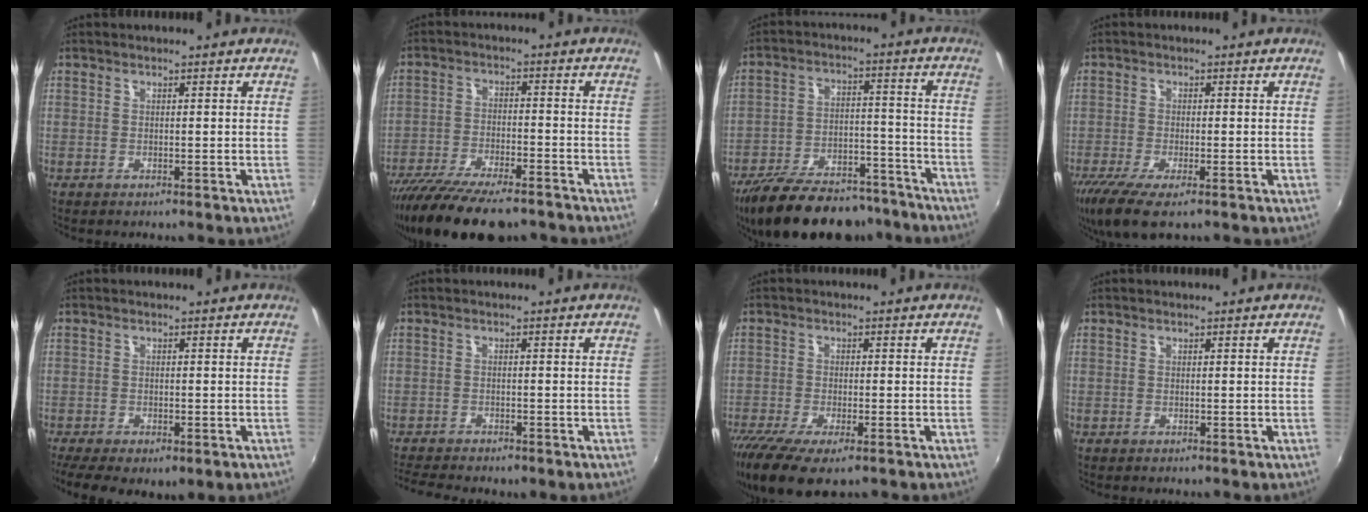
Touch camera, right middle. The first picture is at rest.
{"total": 16.5, "force": [-13.0, 4.6, 9.0], "torque": [-0.182, -0.044, -0.216]}
{"total": 24.0, "force": [-19.6, 9.0, 10.5], "torque": [-0.208, -0.001, -0.277]}
{"total": 8.8, "force": [-5.4, 2.3, 6.5], "torque": [-0.145, -0.040, -0.097]}
{"total": 9.3, "force": [-5.6, 4.0, 6.3], "torque": [-0.138, -0.044, -0.085]}
{"total": 6.3, "force": [-5.4, 1.6, 2.8], "torque": [-0.071, -0.025, -0.089]}
{"total": 10.9, "force": [-6.9, 3.5, 7.6], "torque": [-0.171, -0.050, -0.121]}
{"total": 0.0}